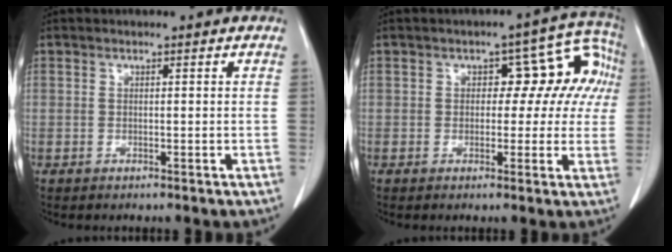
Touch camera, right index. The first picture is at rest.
{"total": 9.0, "force": [0.7, 5.6, 7.0], "torque": [-0.064, 0.051, 0.006]}